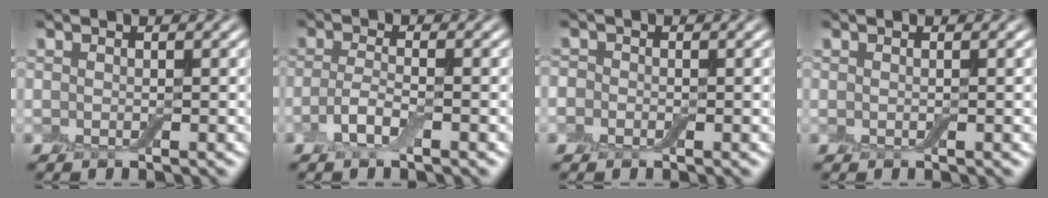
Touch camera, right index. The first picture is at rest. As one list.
[{"total": 2.2, "force": [-1.0, 0.6, 1.8], "torque": [-0.043, 0.005, -0.028]}, {"total": 0.9, "force": [-0.4, 0.8, 0.1], "torque": [0.004, 0.002, -0.016]}, {"total": 0.0}]